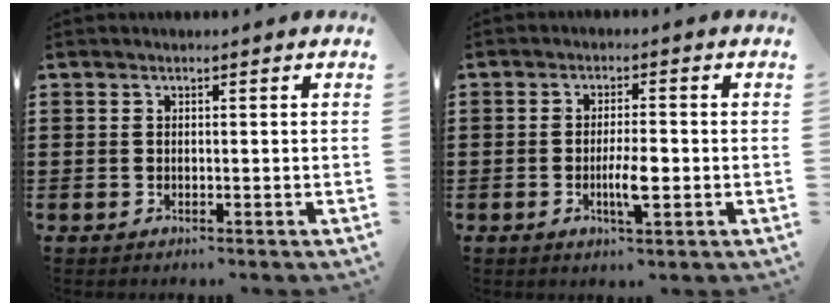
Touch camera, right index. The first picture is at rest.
{"total": 4.7, "force": [-1.1, 1.1, 4.5], "torque": [-0.083, 0.001, -0.021]}